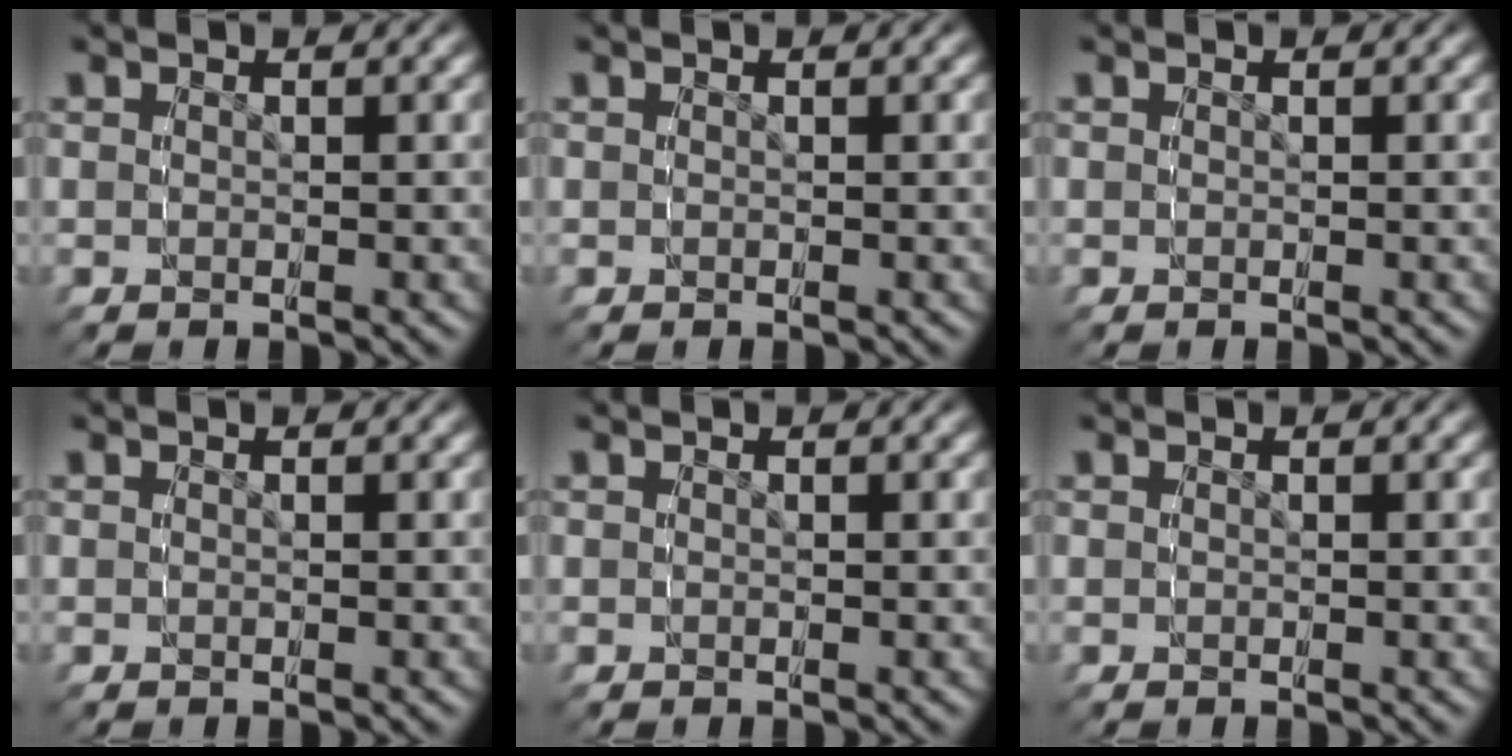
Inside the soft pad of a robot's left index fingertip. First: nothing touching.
{"total": 0.0}
{"total": 0.0}
{"total": 0.0}
{"total": 0.0}
{"total": 0.0}